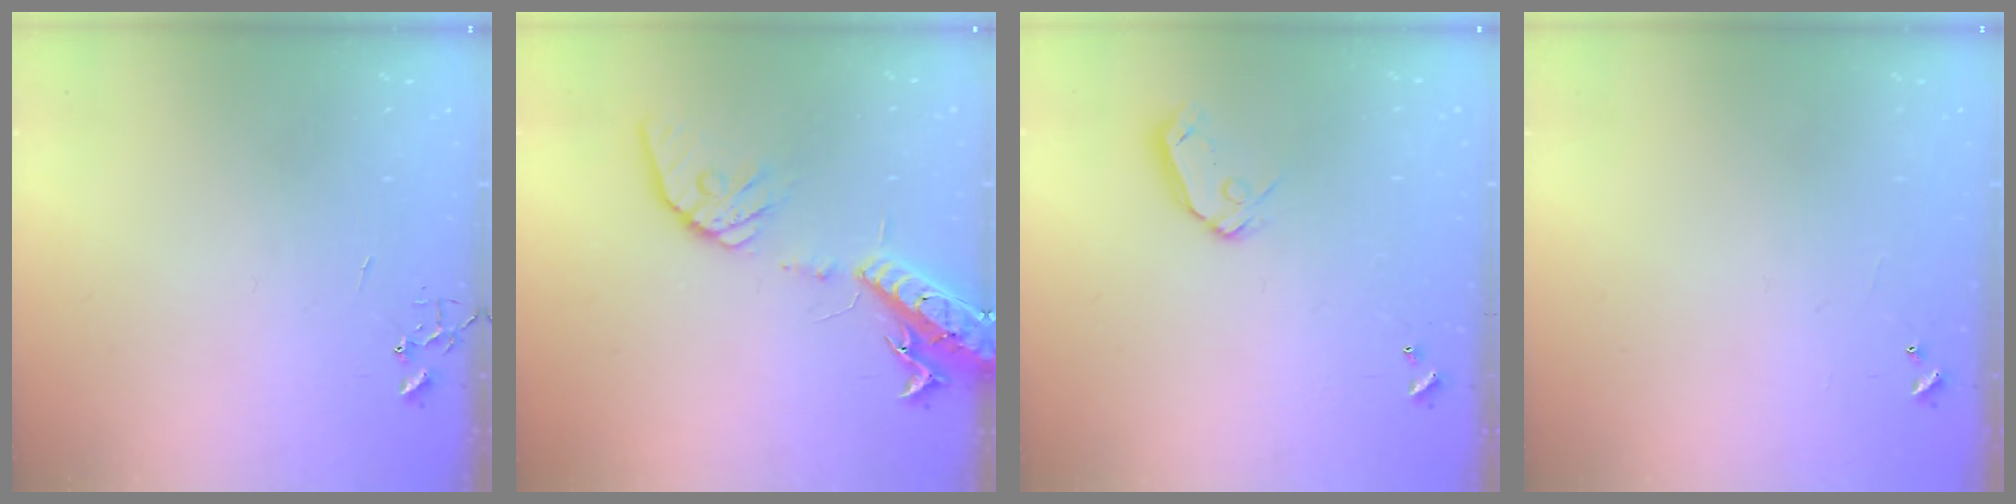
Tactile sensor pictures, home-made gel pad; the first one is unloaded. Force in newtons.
{"total": 17.5, "press": 17.1, "slide": 3.5}
{"total": 8.0, "press": 8.0, "slide": 1.0}
{"total": 3.7, "press": 3.6, "slide": 0.4}